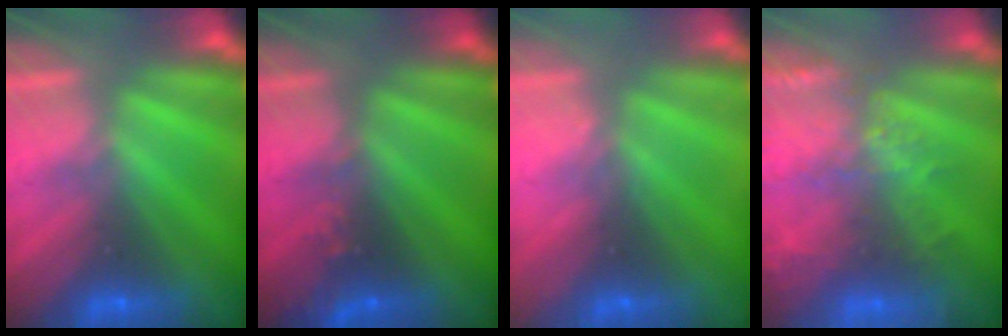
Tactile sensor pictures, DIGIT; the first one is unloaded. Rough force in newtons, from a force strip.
{"total": 2.4}
{"total": 2.3}
{"total": 6.1}